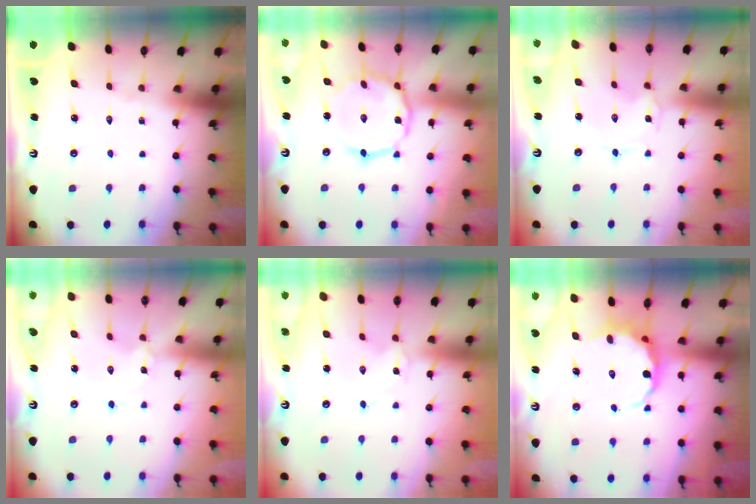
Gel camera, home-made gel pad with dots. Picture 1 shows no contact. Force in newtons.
{"total": 12.4, "press": 12.4, "slide": 0.8}
{"total": 0.8, "press": 0.8, "slide": 0.1}
{"total": 0.0}
{"total": 0.0}
{"total": 6.4, "press": 6.2, "slide": 1.7}